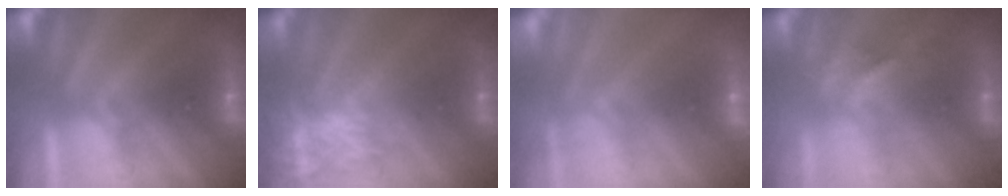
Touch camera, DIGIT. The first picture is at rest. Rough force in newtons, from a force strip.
{"total": 8.3}
{"total": 10.8}
{"total": 2.9}